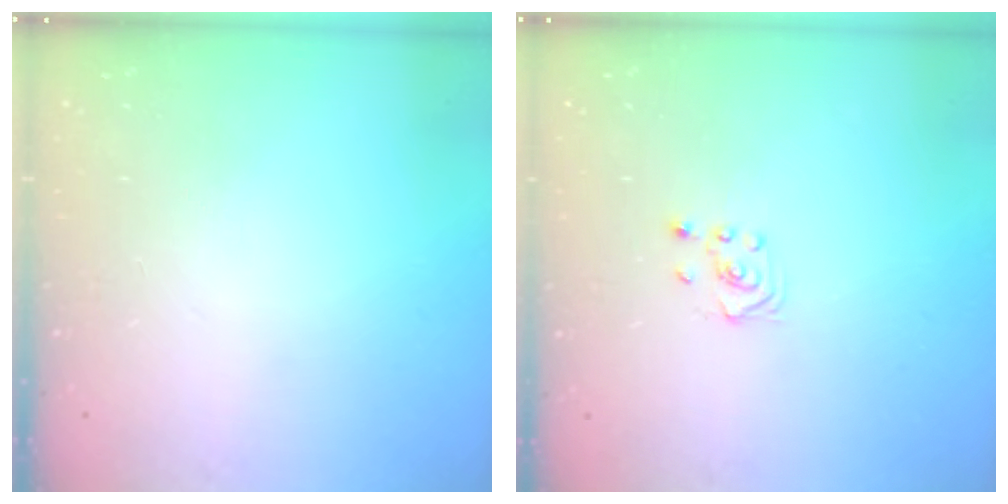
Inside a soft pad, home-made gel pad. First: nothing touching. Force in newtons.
{"total": 1.9, "press": 1.8, "slide": 0.6}